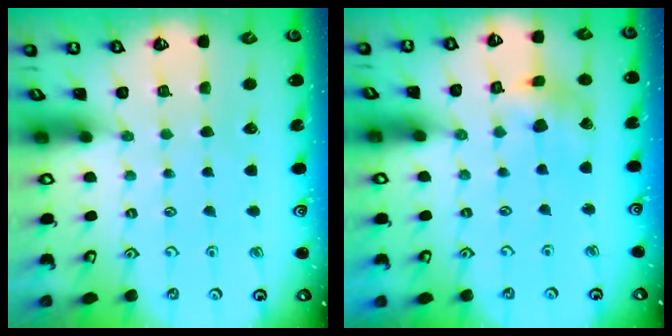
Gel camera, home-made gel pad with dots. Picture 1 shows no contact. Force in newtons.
{"total": 7.7, "press": 7.7, "slide": 0.9}